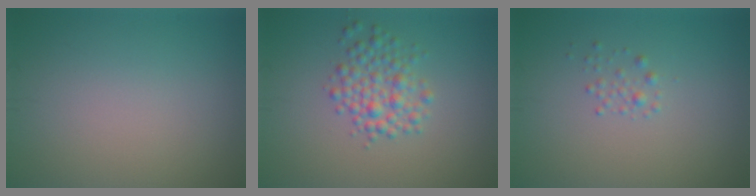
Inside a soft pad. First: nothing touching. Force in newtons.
{"total": 3.2, "press": 3.2, "slide": 0.1}
{"total": 0.9, "press": 0.9, "slide": 0.0}